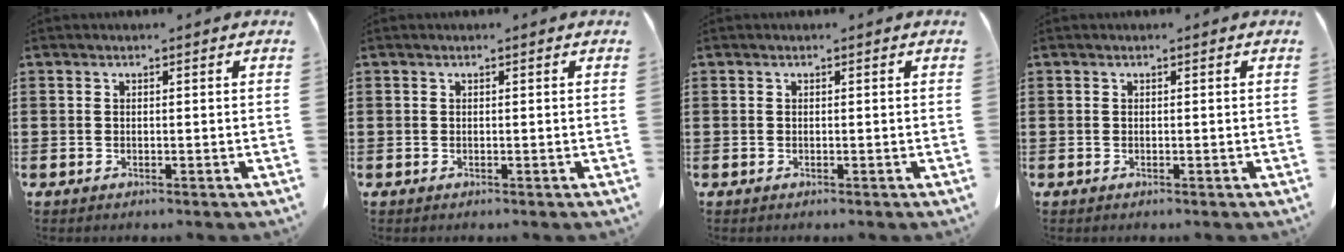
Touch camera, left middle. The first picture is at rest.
{"total": 0.0}
{"total": 0.0}
{"total": 0.0}